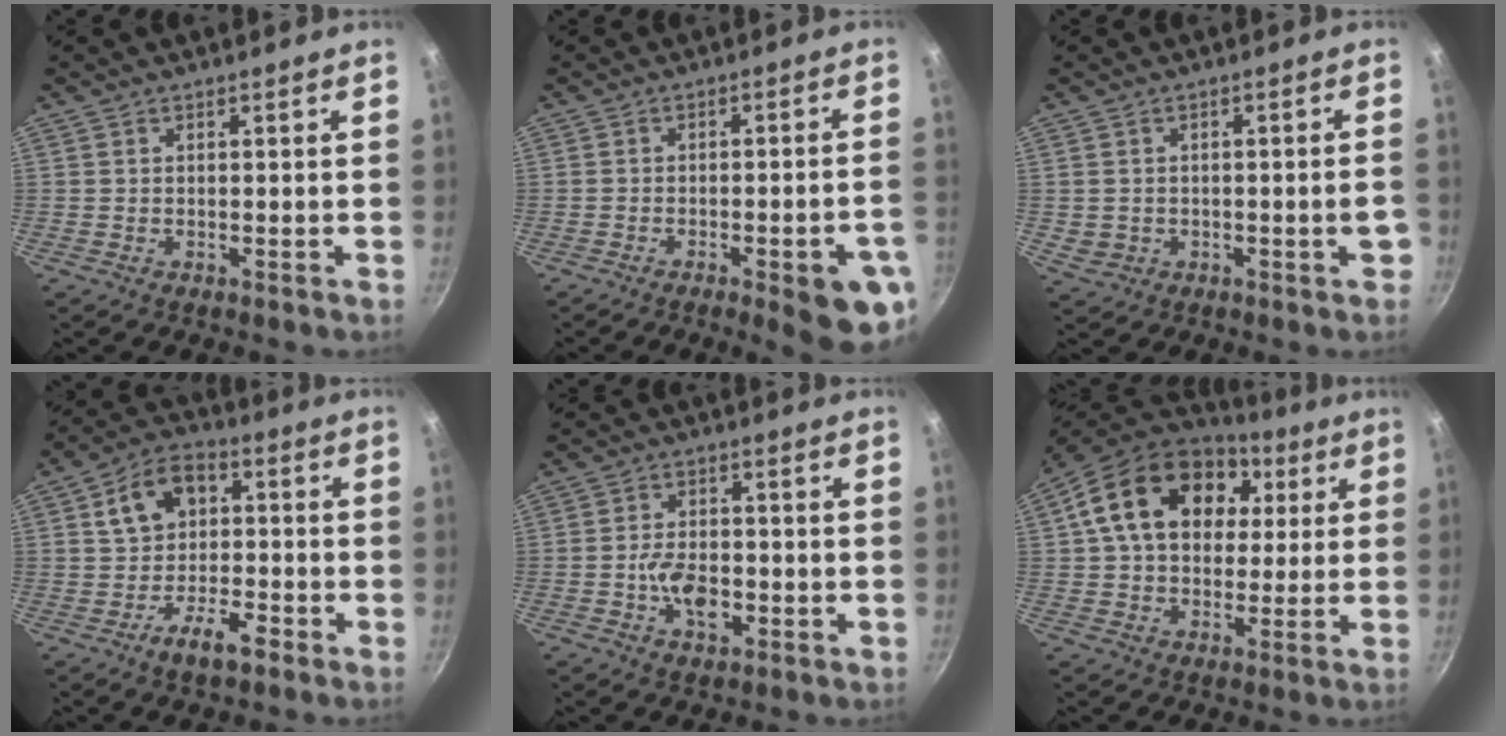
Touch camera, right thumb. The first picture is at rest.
{"total": 11.4, "force": [-4.7, 2.9, 10.0], "torque": [-0.102, 0.023, -0.054]}
{"total": 4.6, "force": [-0.9, 2.8, 3.5], "torque": [-0.045, 0.012, -0.002]}
{"total": 10.9, "force": [-3.4, 7.1, 7.6], "torque": [-0.099, 0.037, -0.074]}
{"total": 7.5, "force": [-1.9, 4.4, 5.7], "torque": [-0.088, 0.014, -0.035]}
{"total": 20.8, "force": [5.8, 14.9, 13.2], "torque": [-0.220, 0.014, 0.088]}